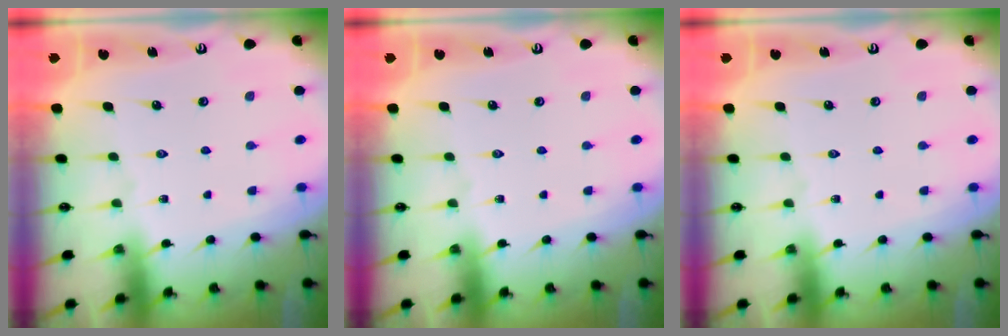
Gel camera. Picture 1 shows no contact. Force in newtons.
{"total": 0.0}
{"total": 0.0}